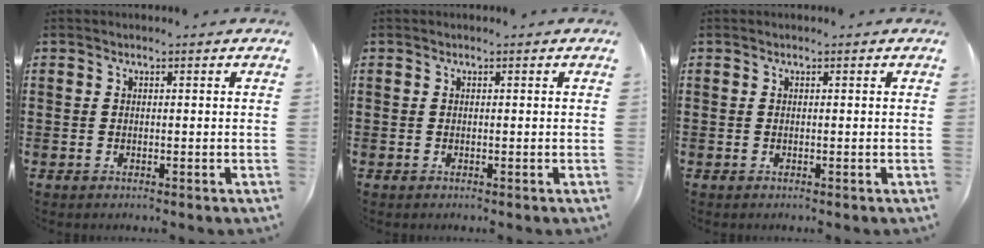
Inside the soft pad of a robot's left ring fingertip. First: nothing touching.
{"total": 0.0}
{"total": 0.0}